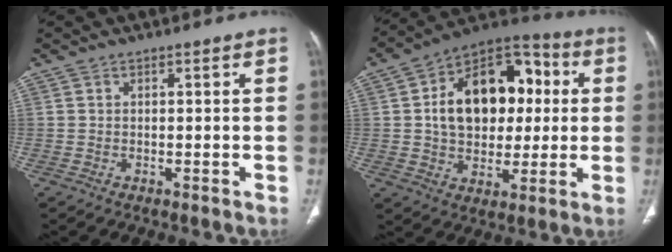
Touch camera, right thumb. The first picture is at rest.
{"total": 20.9, "force": [2.7, 14.1, 15.1], "torque": [-0.197, 0.026, 0.044]}